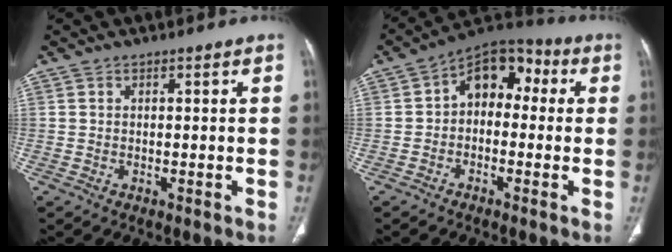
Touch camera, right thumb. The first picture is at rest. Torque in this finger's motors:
{"motor_torque": [0.65, 2.07, 1.12, -0.39, 0.01]}